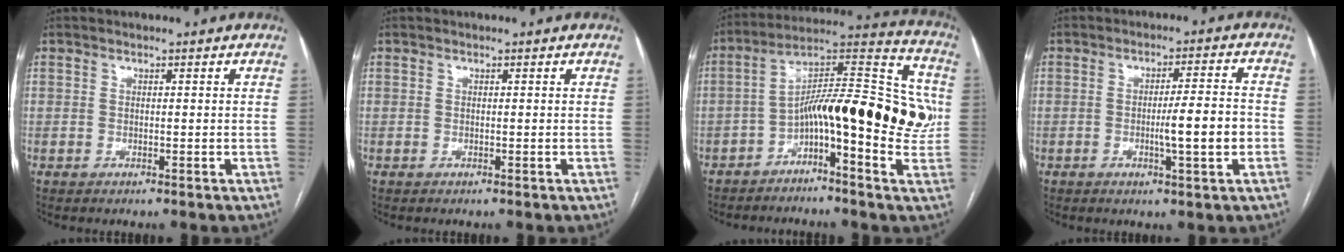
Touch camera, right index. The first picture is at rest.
{"total": 0.0}
{"total": 18.4, "force": [-2.4, 4.5, 17.7], "torque": [-0.269, 0.052, -0.039]}
{"total": 6.8, "force": [-1.7, 0.1, 6.5], "torque": [-0.099, 0.001, -0.025]}